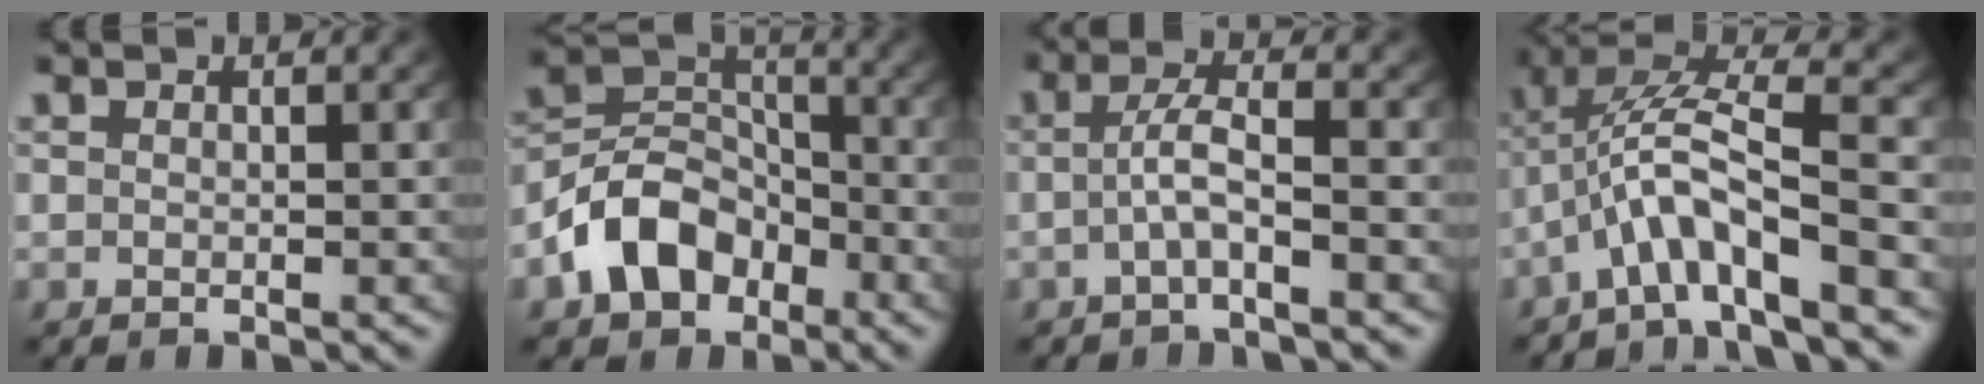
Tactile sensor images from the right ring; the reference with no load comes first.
{"total": 7.1, "force": [-2.9, 5.4, 3.7], "torque": [-0.064, -0.009, -0.051]}
{"total": 2.8, "force": [-1.5, 0.2, 2.4], "torque": [-0.045, -0.001, -0.026]}
{"total": 5.8, "force": [-0.7, 2.9, 4.9], "torque": [-0.107, -0.014, -0.012]}